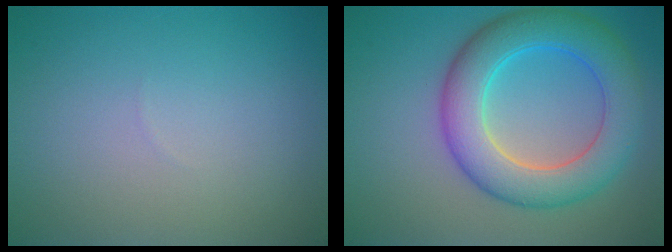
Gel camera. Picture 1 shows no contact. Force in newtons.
{"total": 7.6, "press": 7.6, "slide": 0.2}